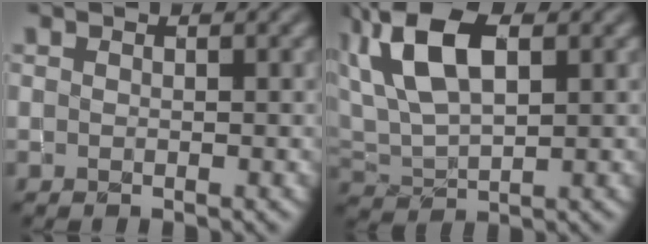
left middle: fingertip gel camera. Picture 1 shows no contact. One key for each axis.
{"total": 8.9, "fx": 3.5, "fy": 4.5, "fz": 6.8, "tx": -0.148, "ty": 0.028, "tz": 0.063}